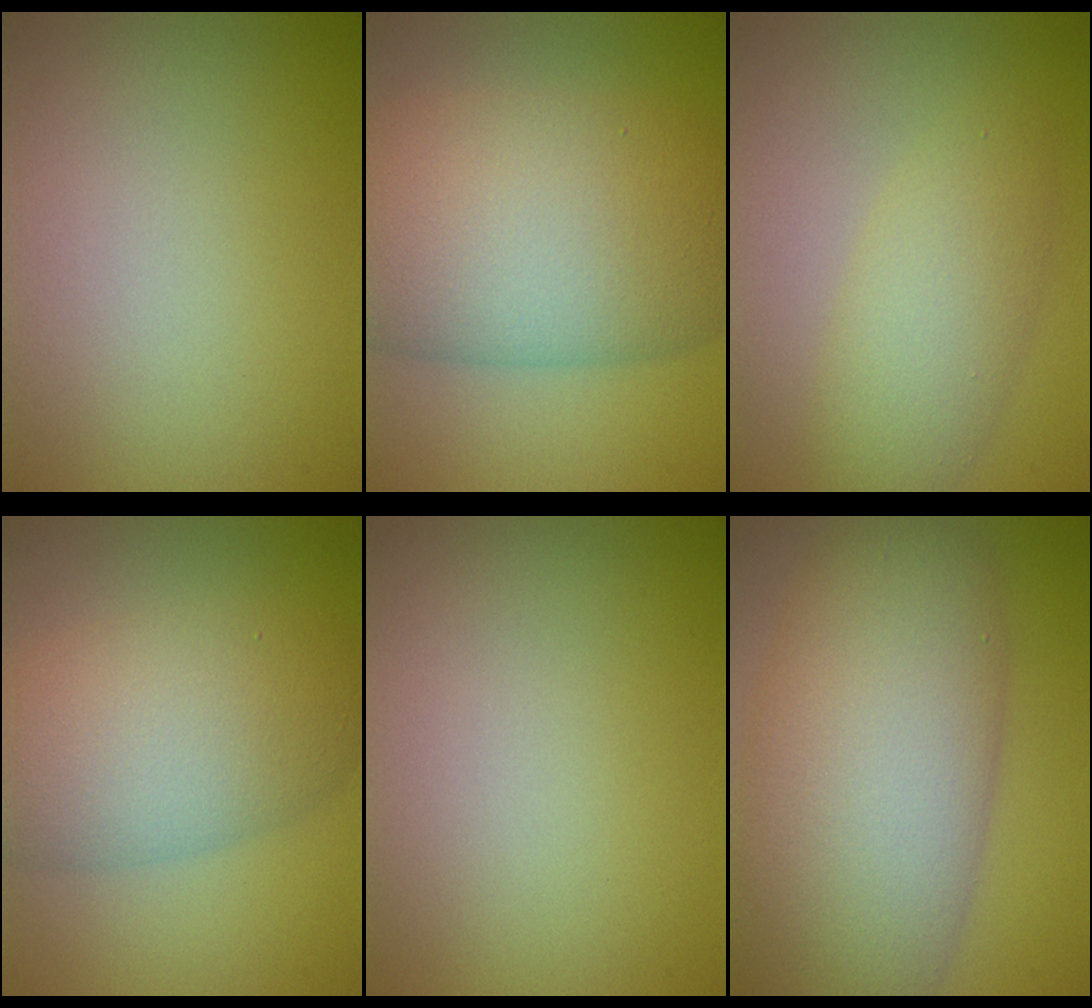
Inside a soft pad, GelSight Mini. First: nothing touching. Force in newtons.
{"total": 12.3, "press": 12.3, "slide": 0.6}
{"total": 3.9, "press": 3.9, "slide": 0.1}
{"total": 7.3, "press": 7.3, "slide": 0.3}
{"total": 0.0}
{"total": 12.3, "press": 12.3, "slide": 0.3}